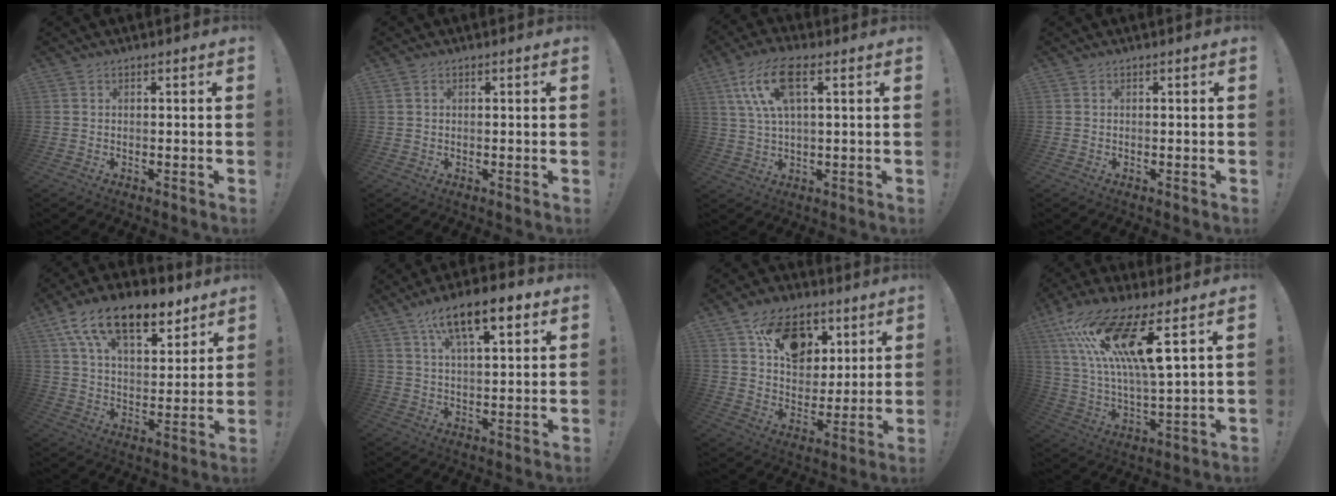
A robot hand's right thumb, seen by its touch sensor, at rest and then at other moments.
{"total": 0.6, "force": [0.2, 0.6, 0.1], "torque": [-0.004, 0.004, 0.004]}
{"total": 12.4, "force": [4.8, 4.6, 10.5], "torque": [-0.211, -0.001, 0.088]}
{"total": 0.0}
{"total": 17.5, "force": [11.3, 8.4, 10.3], "torque": [-0.177, -0.063, 0.203]}
{"total": 13.9, "force": [7.7, 5.1, 10.4], "torque": [-0.162, -0.028, 0.127]}
{"total": 16.4, "force": [8.4, 11.6, 8.1], "torque": [-0.122, -0.036, 0.157]}
{"total": 18.5, "force": [9.6, 4.2, 15.2], "torque": [-0.290, -0.045, 0.152]}